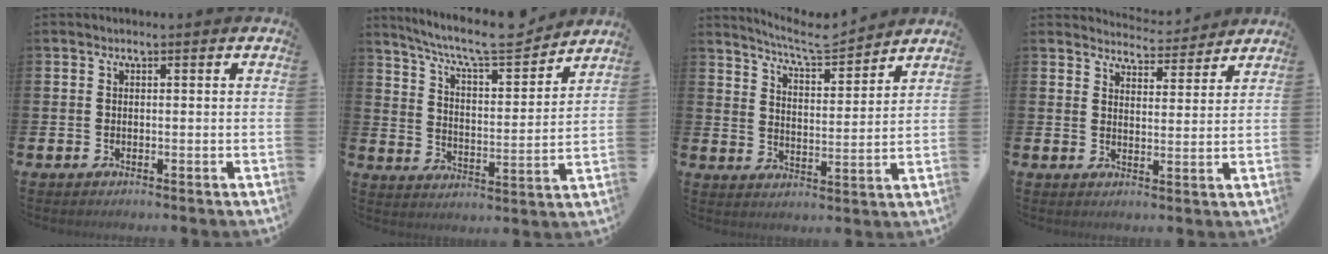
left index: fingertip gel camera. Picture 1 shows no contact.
{"total": 8.6, "force": [7.9, 1.3, 3.3], "torque": [-0.092, -0.053, 0.135]}
{"total": 6.5, "force": [6.1, 0.8, 1.9], "torque": [-0.055, -0.039, 0.104]}
{"total": 4.2, "force": [4.1, 0.5, 0.0], "torque": [-0.010, -0.030, 0.073]}